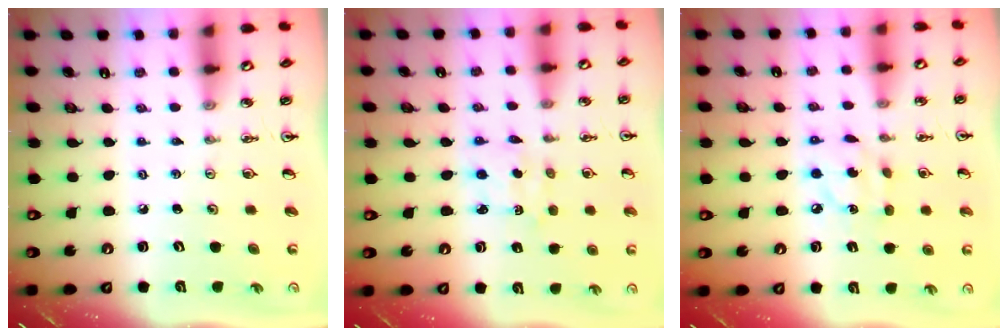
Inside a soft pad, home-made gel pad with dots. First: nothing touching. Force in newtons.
{"total": 2.4, "press": 2.4, "slide": 0.3}
{"total": 5.9, "press": 5.9, "slide": 0.2}